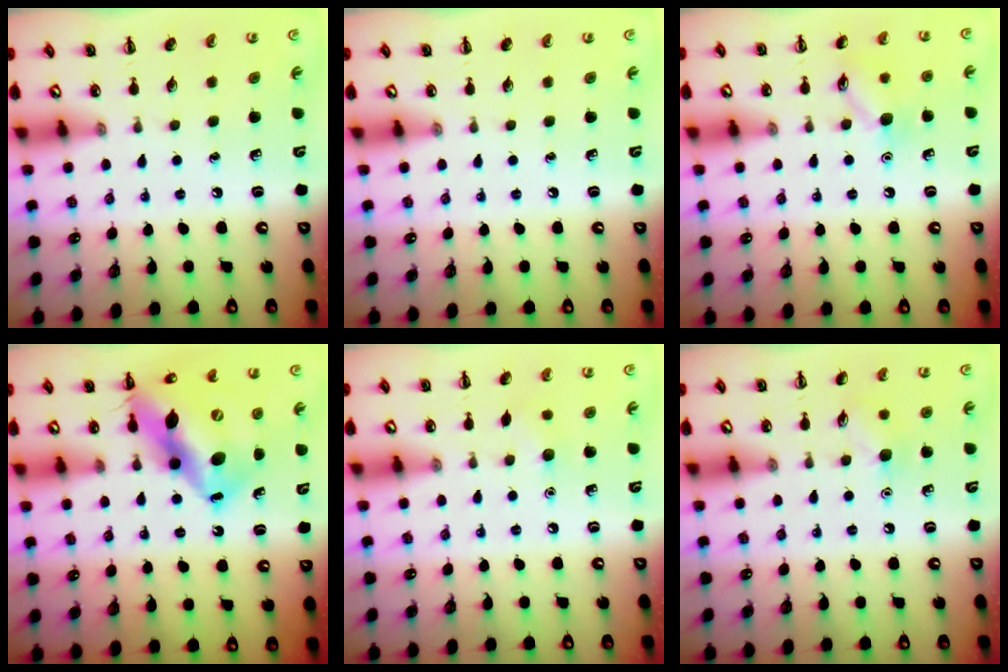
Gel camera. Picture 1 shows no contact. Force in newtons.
{"total": 0.0}
{"total": 9.1, "press": 9.1, "slide": 0.7}
{"total": 18.1, "press": 17.6, "slide": 4.4}
{"total": 5.1, "press": 4.9, "slide": 1.4}
{"total": 6.6, "press": 6.4, "slide": 1.4}